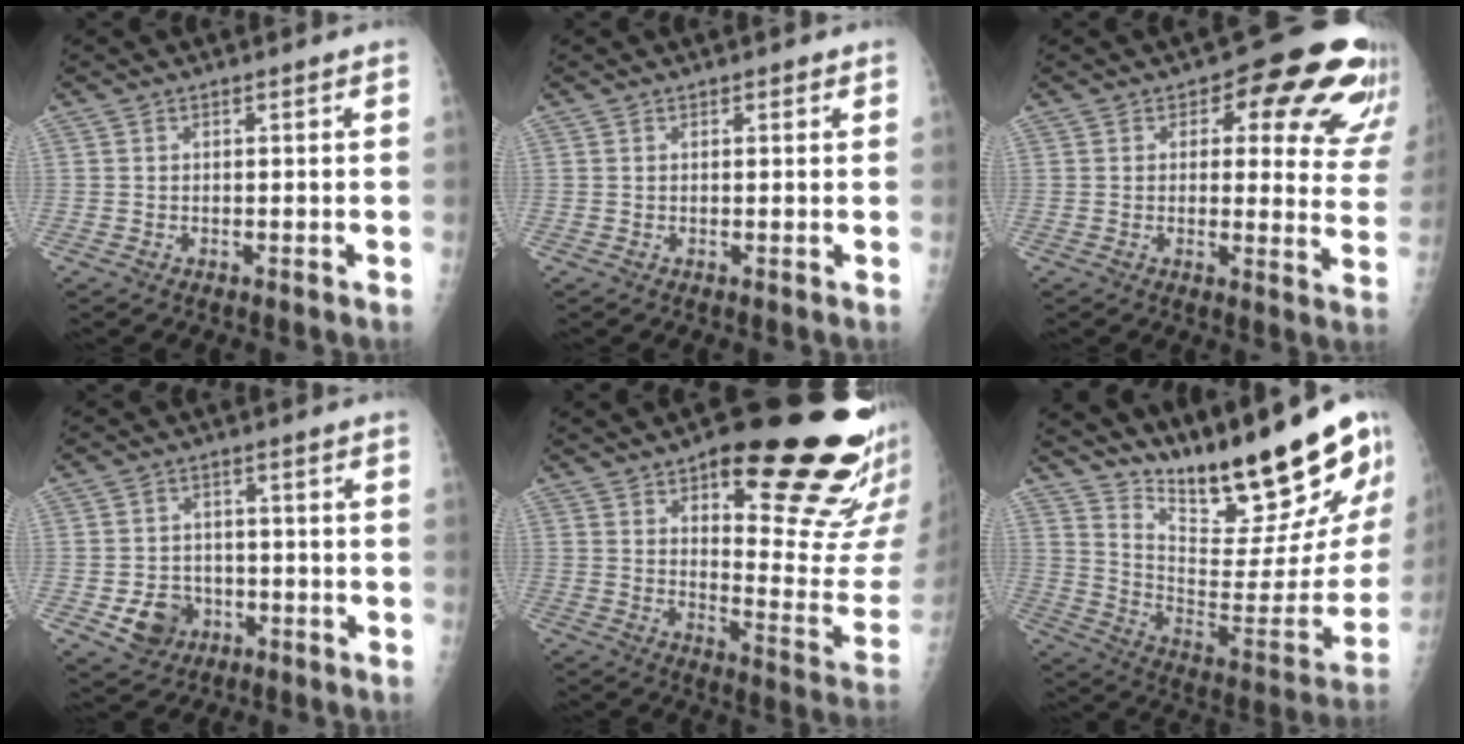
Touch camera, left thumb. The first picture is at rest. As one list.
[{"total": 0.8, "force": [0.6, 0.4, 0.3], "torque": [0.001, -0.003, 0.004]}, {"total": 16.8, "force": [9.0, 8.2, 11.6], "torque": [-0.078, -0.042, 0.085]}, {"total": 6.6, "force": [-2.4, 5.6, 2.6], "torque": [-0.021, 0.012, -0.032]}, {"total": 25.2, "force": [15.2, 8.0, 18.4], "torque": [-0.193, -0.082, 0.214]}, {"total": 28.1, "force": [22.7, 4.9, 15.7], "torque": [-0.212, -0.148, 0.339]}]